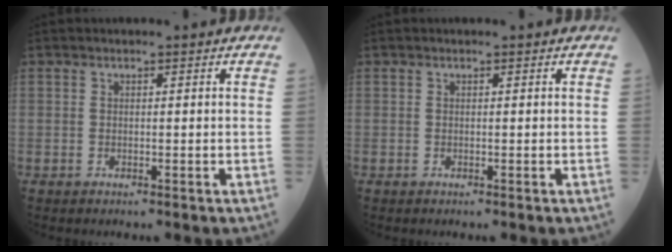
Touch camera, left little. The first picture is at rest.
{"total": 0.0}